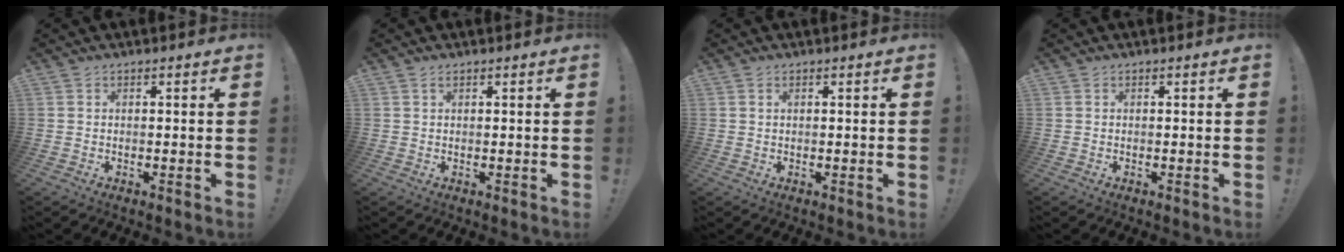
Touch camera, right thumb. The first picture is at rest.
{"total": 1.0, "force": [0.6, 0.3, 0.7], "torque": [-0.007, -0.003, 0.010]}
{"total": 0.5, "force": [0.2, 0.2, 0.4], "torque": [-0.007, 0.000, 0.004]}
{"total": 0.0}